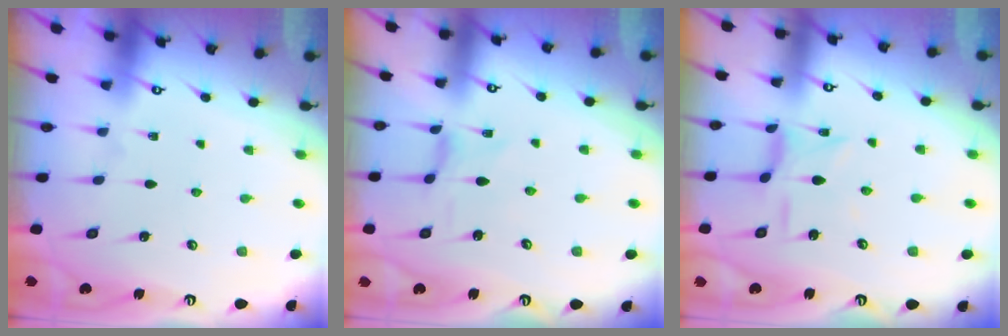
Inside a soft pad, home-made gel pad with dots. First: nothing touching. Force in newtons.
{"total": 0.0}
{"total": 3.6, "press": 3.6, "slide": 0.3}